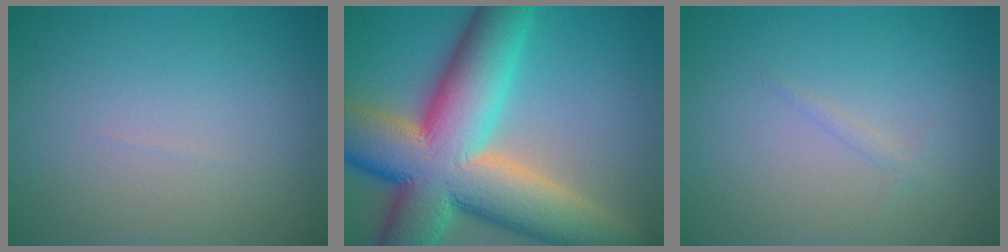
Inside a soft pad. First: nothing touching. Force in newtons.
{"total": 17.3, "press": 17.3, "slide": 0.9}
{"total": 0.7, "press": 0.7, "slide": 0.1}